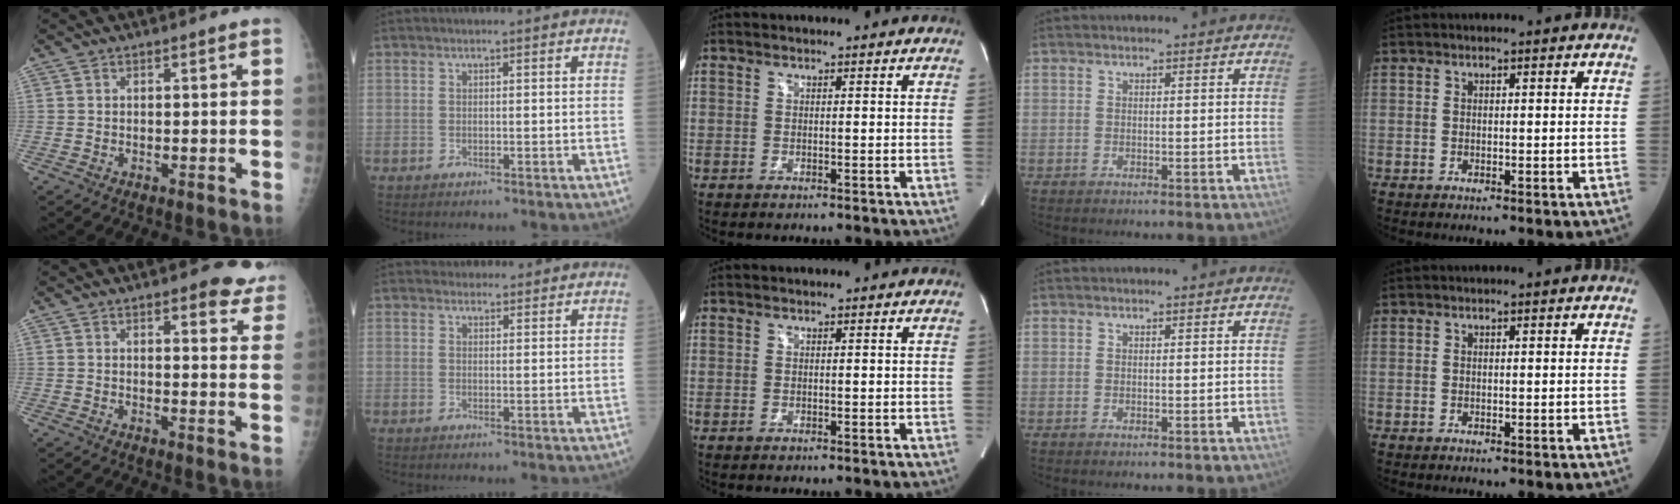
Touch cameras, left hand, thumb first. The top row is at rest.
{"thumb": {"total": 8.6, "force": [6.6, 3.1, 4.5], "torque": [-0.017, -0.033, 0.059]}, "index": {"total": 4.5, "force": [4.2, 1.3, 0.6], "torque": [-0.005, 0.016, 0.050]}}